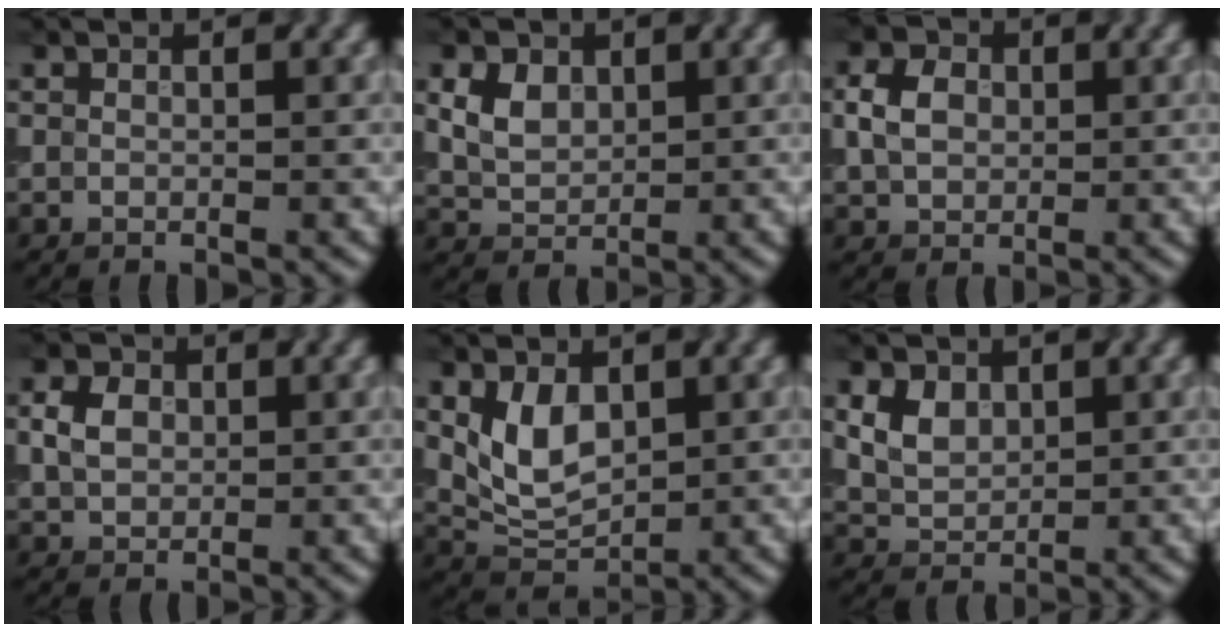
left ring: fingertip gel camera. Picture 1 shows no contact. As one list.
[{"total": 3.8, "force": [1.3, 2.6, 2.4], "torque": [-0.055, 0.012, 0.027]}, {"total": 3.5, "force": [0.2, 2.6, 2.3], "torque": [-0.054, 0.011, 0.010]}, {"total": 2.8, "force": [0.3, 2.1, 1.8], "torque": [-0.043, 0.008, 0.012]}, {"total": 4.4, "force": [0.7, 2.8, 3.3], "torque": [-0.068, 0.001, 0.023]}, {"total": 3.8, "force": [1.4, 2.7, 2.3], "torque": [-0.058, 0.013, 0.034]}]